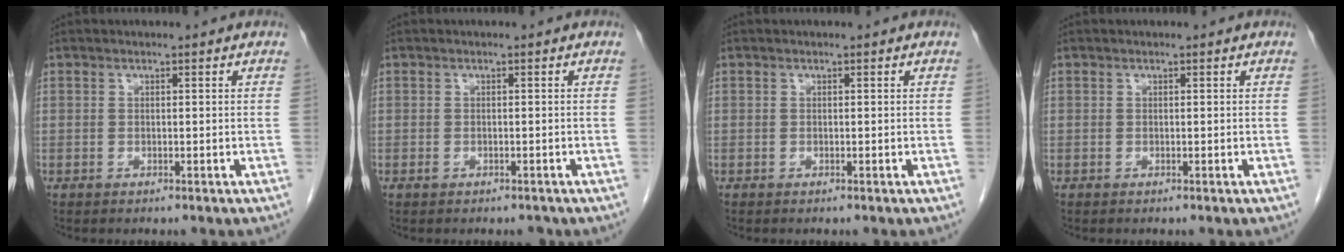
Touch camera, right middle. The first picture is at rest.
{"total": 1.2, "force": [-0.8, 0.7, 0.5], "torque": [-0.009, 0.002, -0.006]}
{"total": 0.0}
{"total": 0.0}